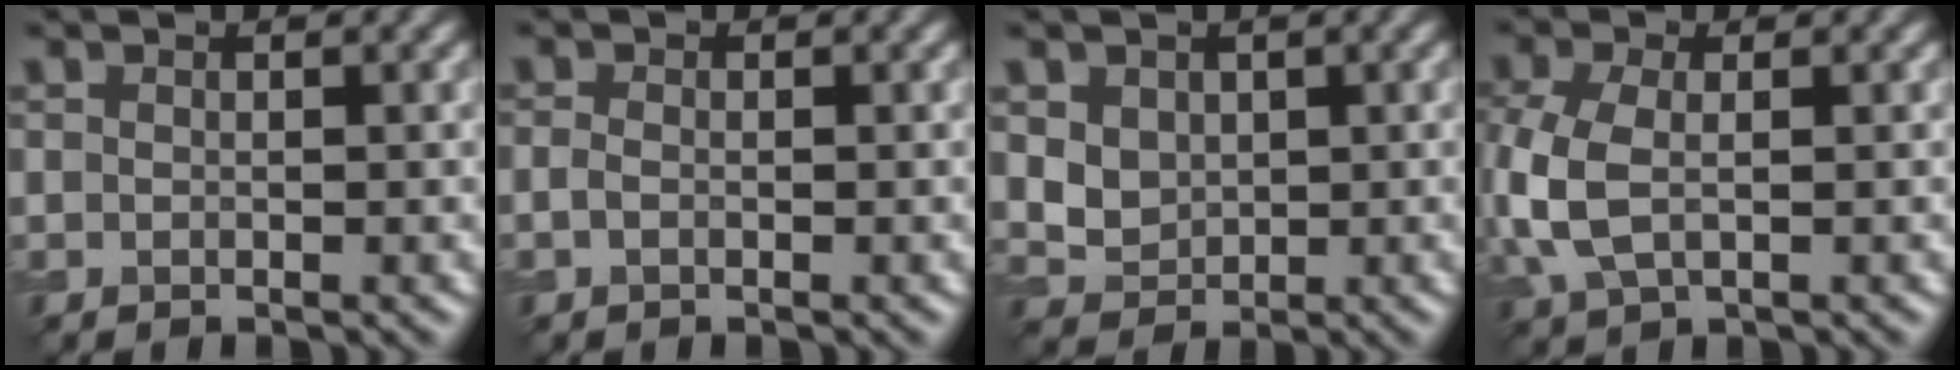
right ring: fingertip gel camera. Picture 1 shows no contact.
{"total": 0.8, "force": [-0.3, 0.5, 0.6], "torque": [-0.017, -0.001, -0.009]}
{"total": 3.1, "force": [1.0, 2.5, 1.5], "torque": [-0.040, -0.005, 0.029]}
{"total": 5.4, "force": [-0.3, 3.2, 4.3], "torque": [-0.117, -0.003, -0.008]}